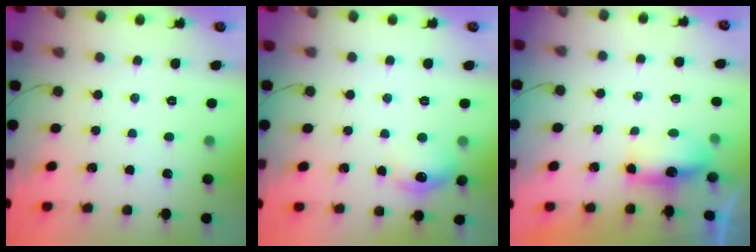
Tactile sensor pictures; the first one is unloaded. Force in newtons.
{"total": 9.0, "press": 8.9, "slide": 1.2}
{"total": 6.2, "press": 6.1, "slide": 0.8}